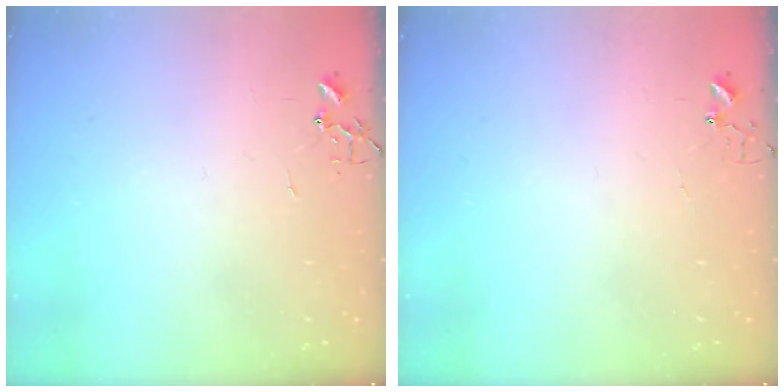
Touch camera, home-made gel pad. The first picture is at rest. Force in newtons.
{"total": 3.9, "press": 3.9, "slide": 0.3}